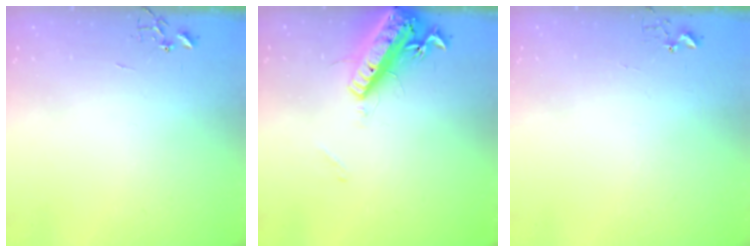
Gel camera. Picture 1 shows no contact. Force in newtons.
{"total": 18.1, "press": 17.7, "slide": 3.9}
{"total": 2.7, "press": 2.7, "slide": 0.3}